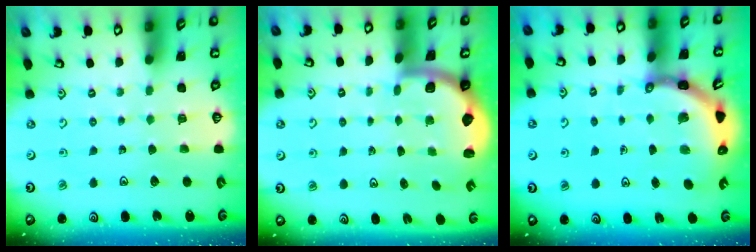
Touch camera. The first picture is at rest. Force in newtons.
{"total": 1.9, "press": 1.8, "slide": 0.5}
{"total": 4.8, "press": 4.7, "slide": 0.5}